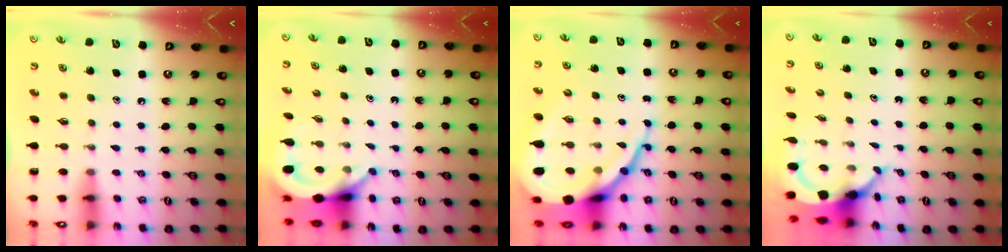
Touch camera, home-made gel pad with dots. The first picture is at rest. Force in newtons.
{"total": 5.9, "press": 5.9, "slide": 0.4}
{"total": 19.1, "press": 18.9, "slide": 2.0}
{"total": 5.4, "press": 5.3, "slide": 0.7}